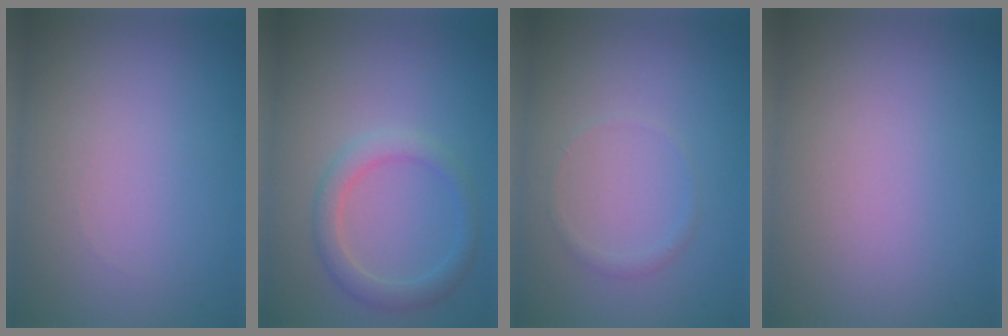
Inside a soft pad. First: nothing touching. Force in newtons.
{"total": 2.4, "press": 2.4, "slide": 0.2}
{"total": 0.7, "press": 0.7, "slide": 0.0}
{"total": 0.0}